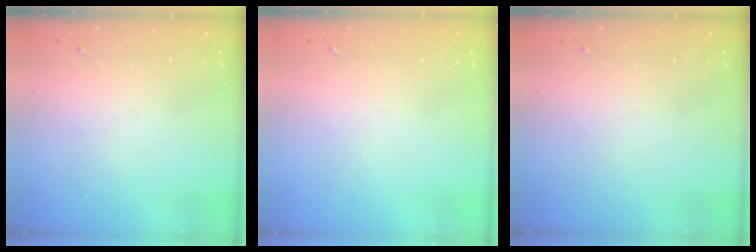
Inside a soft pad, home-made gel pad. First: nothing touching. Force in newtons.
{"total": 0.0}
{"total": 0.0}